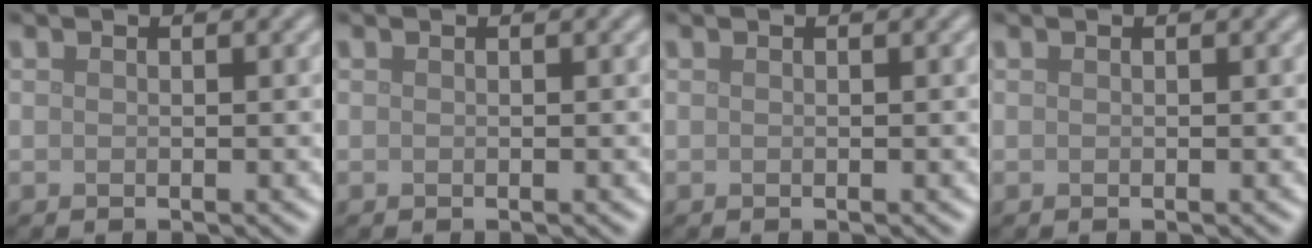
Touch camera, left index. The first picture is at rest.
{"total": 0.0}
{"total": 0.0}
{"total": 0.0}